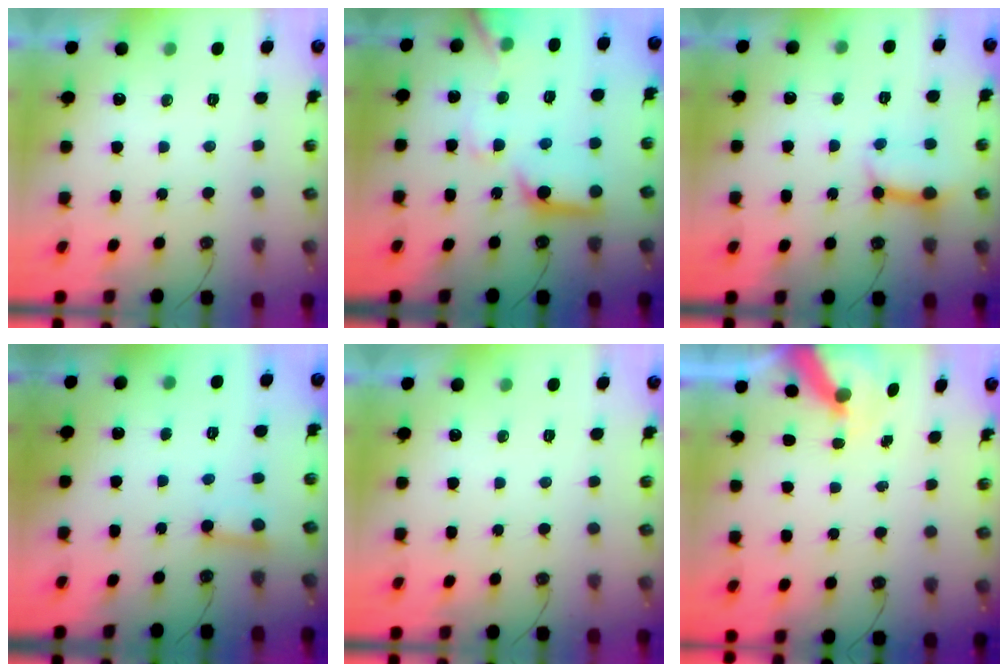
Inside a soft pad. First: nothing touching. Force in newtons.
{"total": 15.8, "press": 15.6, "slide": 2.0}
{"total": 10.1, "press": 10.1, "slide": 1.2}
{"total": 2.4, "press": 2.3, "slide": 0.6}
{"total": 0.0}
{"total": 6.8, "press": 6.8, "slide": 0.9}